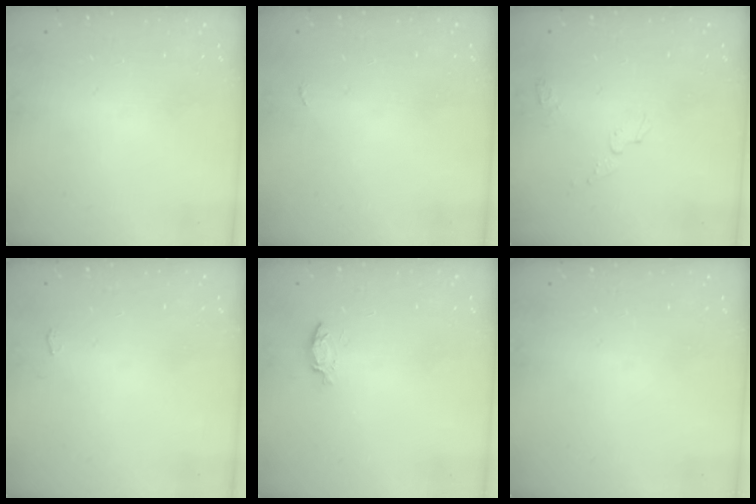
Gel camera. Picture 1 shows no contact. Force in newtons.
{"total": 2.2, "press": 2.2, "slide": 0.3}
{"total": 4.1, "press": 4.1, "slide": 0.4}
{"total": 2.7, "press": 2.7, "slide": 0.3}
{"total": 3.8, "press": 3.7, "slide": 0.6}
{"total": 0.0}